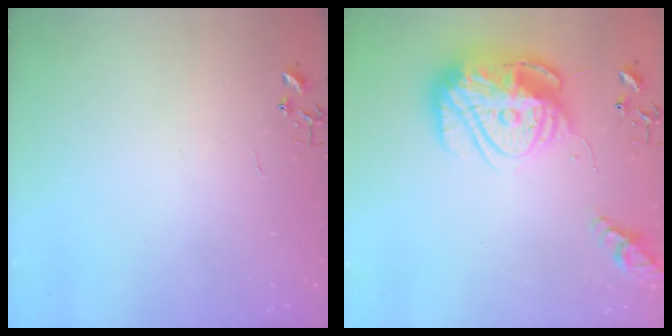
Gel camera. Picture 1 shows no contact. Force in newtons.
{"total": 24.2, "press": 24.1, "slide": 2.0}